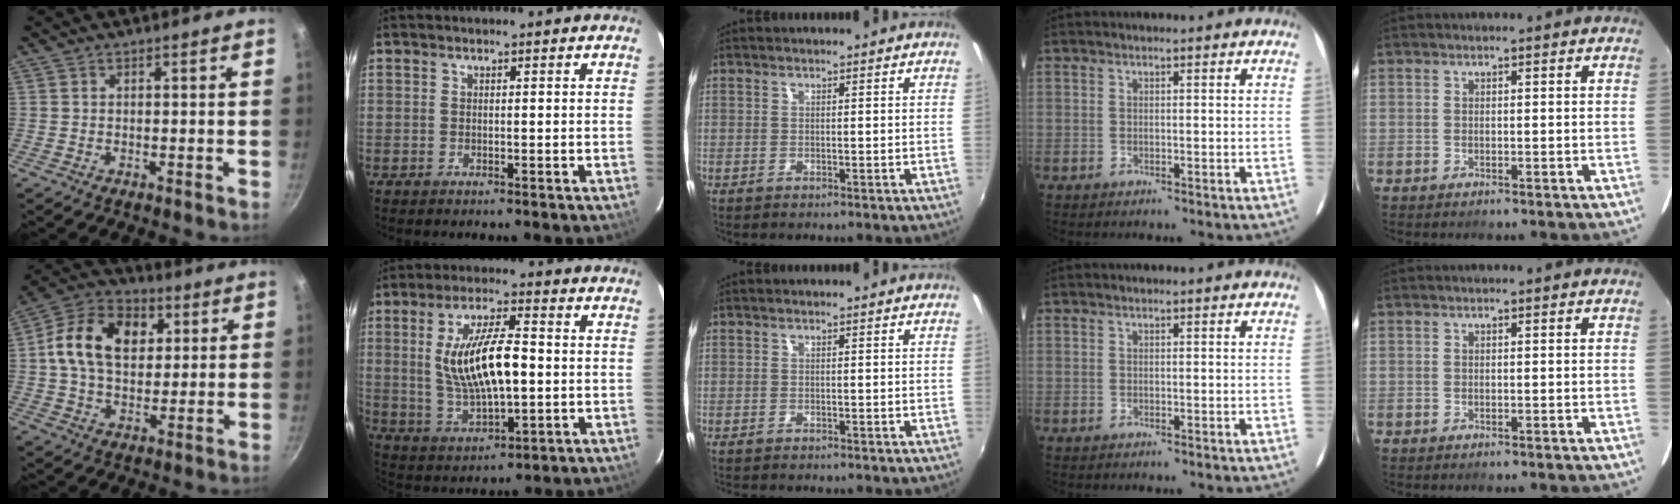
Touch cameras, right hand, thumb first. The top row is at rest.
{"thumb": {"total": 16.0, "force": [3.6, 11.1, 10.9], "torque": [-0.163, 0.014, 0.045]}, "index": {"total": 13.7, "force": [0.5, 4.9, 12.8], "torque": [-0.244, -0.002, 0.023]}, "middle": {"total": 0.7, "force": [-0.7, 0.1, 0.3], "torque": [-0.006, -0.007, -0.011]}}